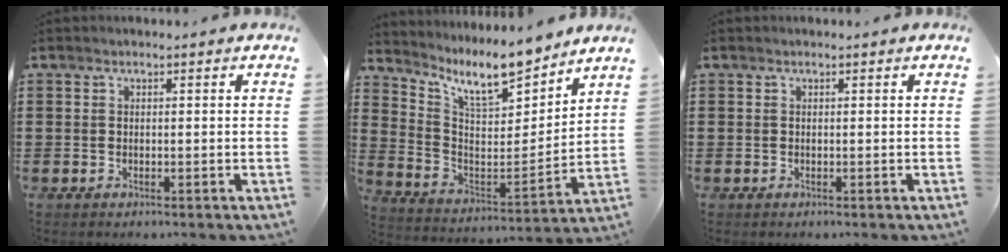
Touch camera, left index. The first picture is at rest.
{"total": 11.0, "force": [9.2, 2.6, 5.5], "torque": [-0.125, -0.057, 0.160]}
{"total": 0.0}